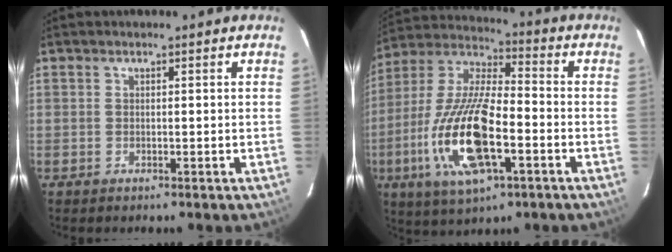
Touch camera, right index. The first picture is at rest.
{"total": 19.4, "force": [-6.3, 6.8, 17.1], "torque": [-0.359, -0.018, -0.122]}